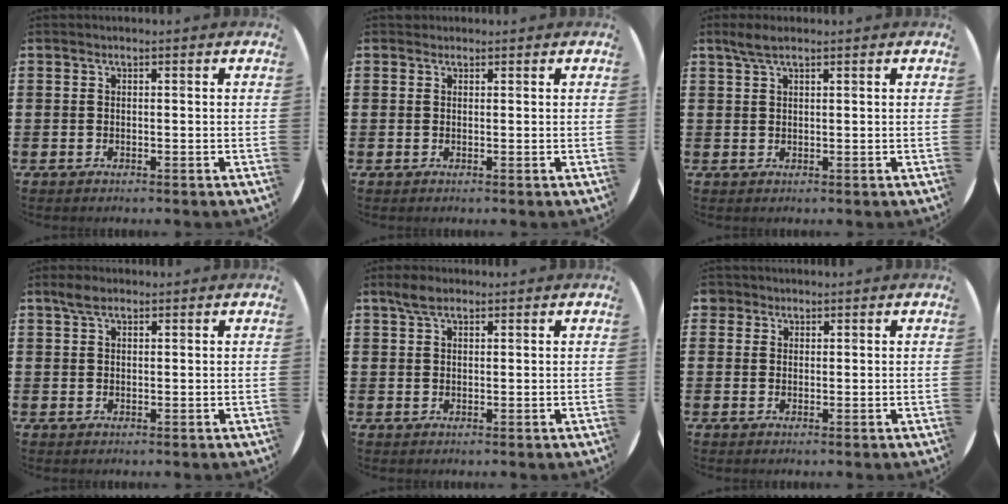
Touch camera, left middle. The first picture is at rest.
{"total": 0.5, "force": [0.5, 0.3, -0.1], "torque": [0.009, 0.000, 0.007]}
{"total": 2.3, "force": [1.7, 0.5, 1.4], "torque": [-0.030, 0.004, 0.030]}
{"total": 2.3, "force": [1.6, 1.0, 1.3], "torque": [-0.020, 0.003, 0.028]}
{"total": 2.9, "force": [2.1, 1.3, 1.5], "torque": [-0.025, 0.004, 0.036]}
{"total": 1.5, "force": [1.2, 0.9, 0.1], "torque": [0.003, 0.001, 0.023]}